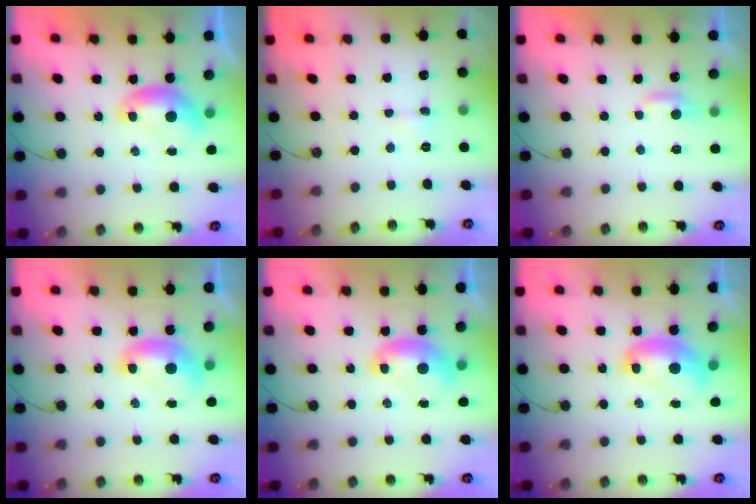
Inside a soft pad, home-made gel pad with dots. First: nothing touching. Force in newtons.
{"total": 0.0}
{"total": 1.6, "press": 1.5, "slide": 0.6}
{"total": 1.6, "press": 1.6, "slide": 0.2}
{"total": 1.6, "press": 1.6, "slide": 0.1}
{"total": 2.4, "press": 2.4, "slide": 0.3}